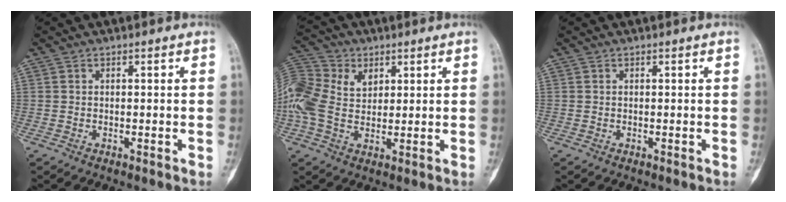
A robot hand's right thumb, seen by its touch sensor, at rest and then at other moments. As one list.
[{"total": 17.1, "force": [4.3, 12.5, 10.8], "torque": [-0.264, 0.034, 0.082]}, {"total": 0.0}]